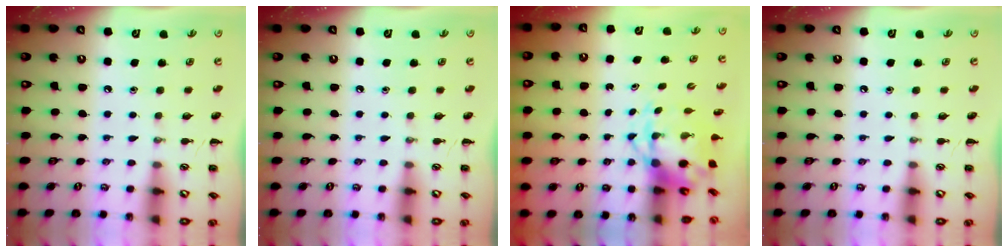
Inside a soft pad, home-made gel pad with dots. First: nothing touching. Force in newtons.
{"total": 0.0}
{"total": 4.5, "press": 4.4, "slide": 0.9}
{"total": 0.0}